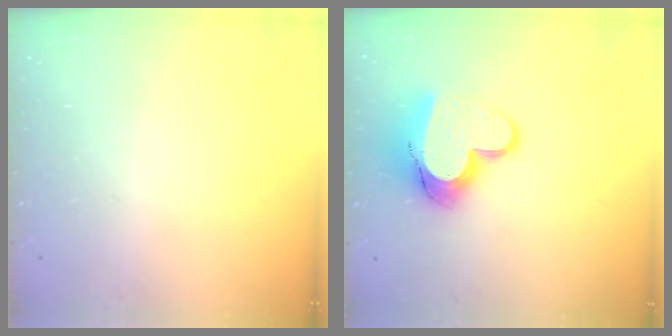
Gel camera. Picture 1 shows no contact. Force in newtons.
{"total": 13.7, "press": 13.7, "slide": 1.3}